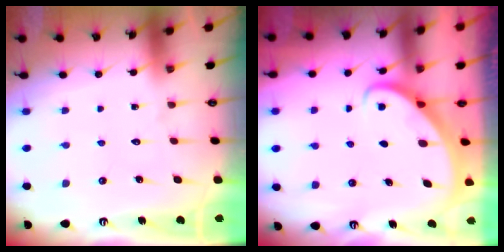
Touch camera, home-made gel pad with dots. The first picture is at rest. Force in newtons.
{"total": 2.8, "press": 2.8, "slide": 0.2}